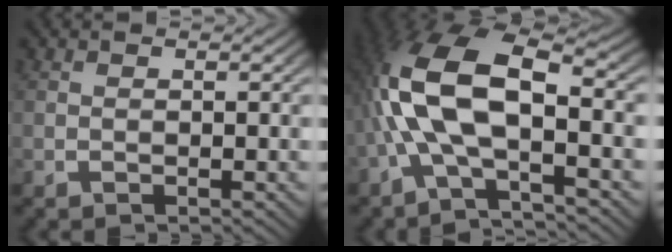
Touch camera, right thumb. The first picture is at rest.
{"total": 11.9, "force": [0.0, 6.7, 9.8], "torque": [-0.219, -0.017, 0.003]}